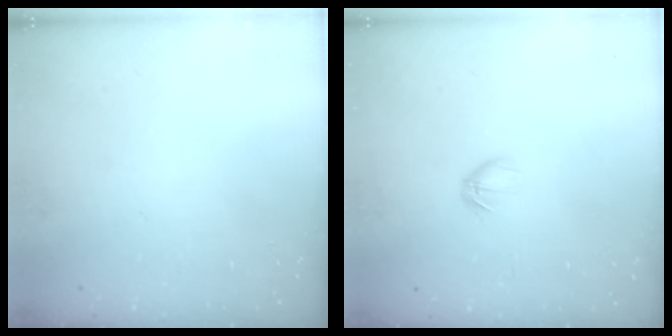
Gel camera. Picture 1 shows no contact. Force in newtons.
{"total": 3.7, "press": 3.6, "slide": 1.1}